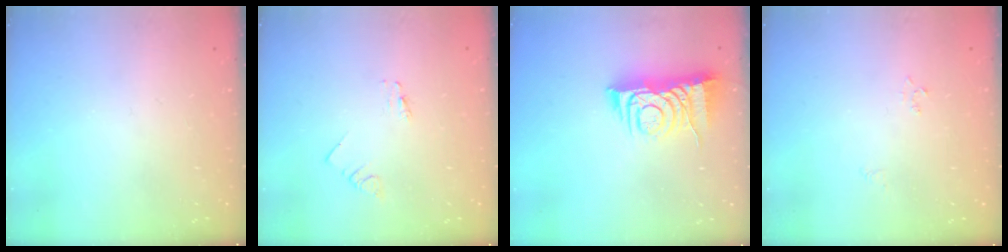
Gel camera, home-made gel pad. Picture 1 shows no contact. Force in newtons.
{"total": 0.0}
{"total": 8.7, "press": 8.7, "slide": 1.0}
{"total": 2.3, "press": 2.3, "slide": 0.2}